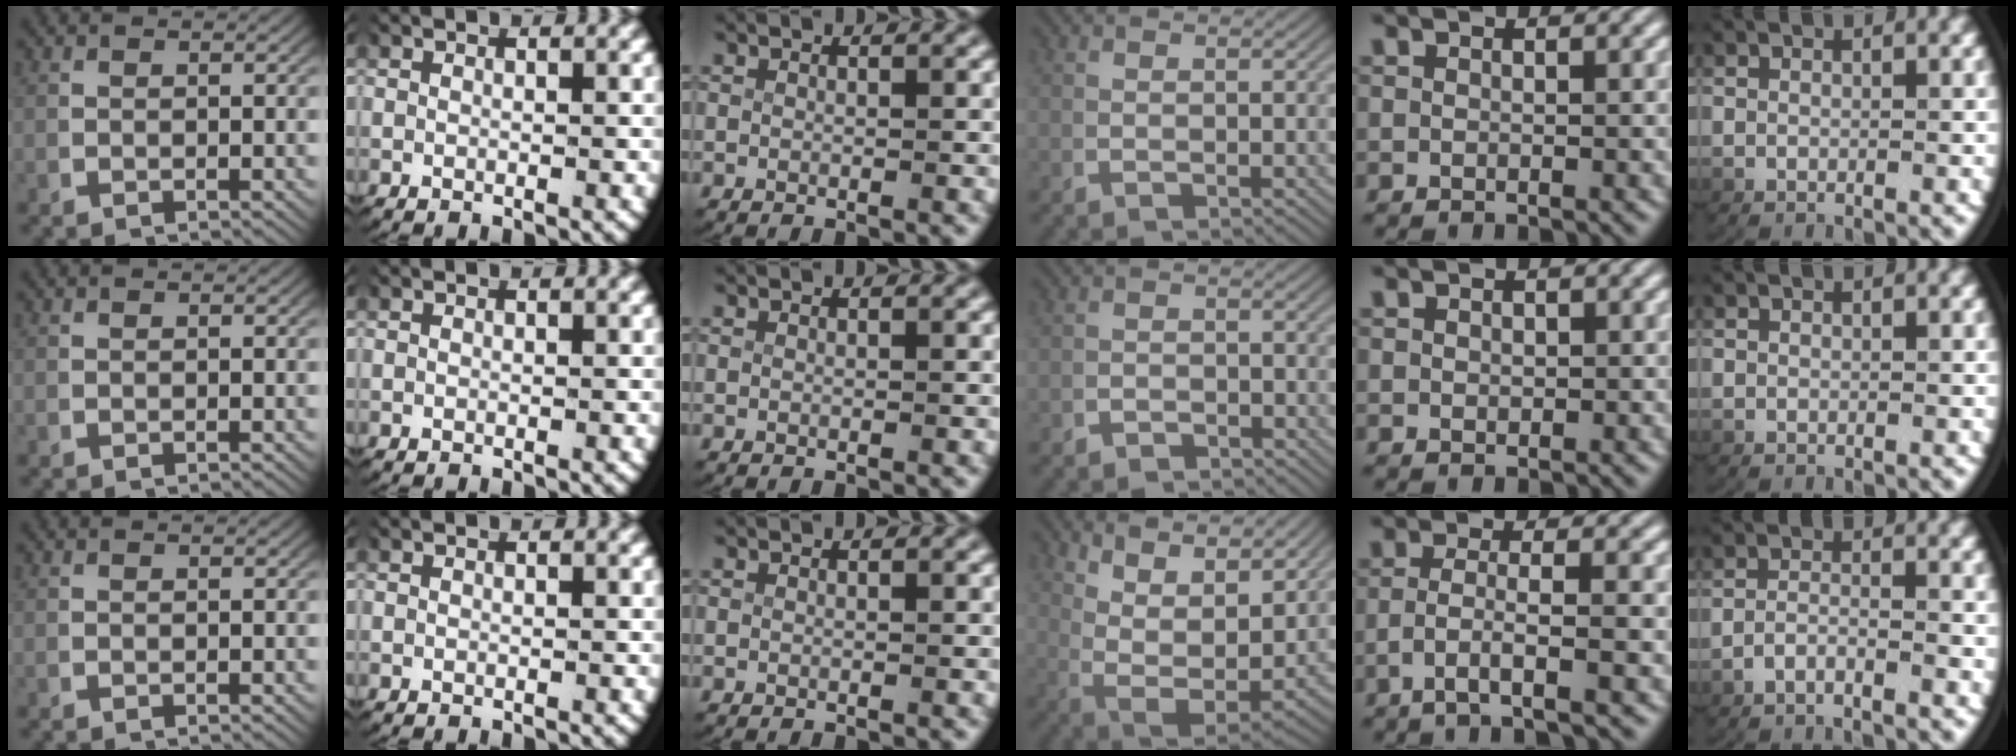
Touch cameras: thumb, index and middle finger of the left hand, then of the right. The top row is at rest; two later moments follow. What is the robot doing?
{"motion": "lift_and_place", "object": "towel"}